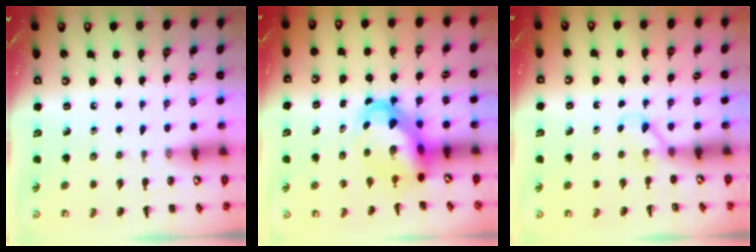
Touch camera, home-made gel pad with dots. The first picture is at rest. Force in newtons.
{"total": 5.6, "press": 5.3, "slide": 1.5}
{"total": 2.8, "press": 2.6, "slide": 1.0}